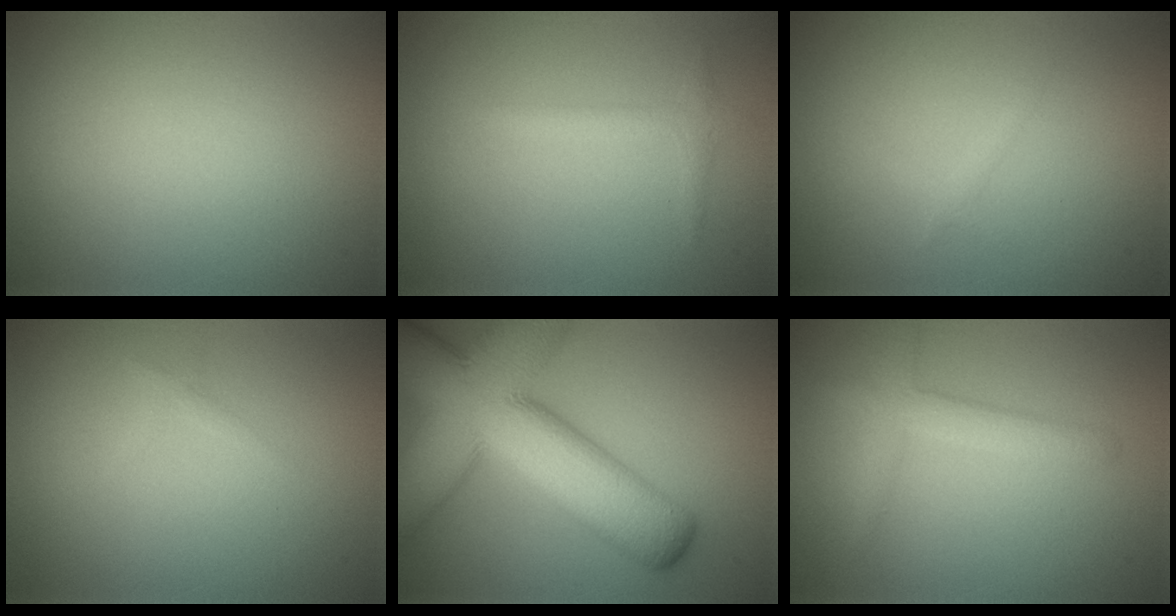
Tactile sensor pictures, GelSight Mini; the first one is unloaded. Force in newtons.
{"total": 1.3, "press": 1.3, "slide": 0.0}
{"total": 0.7, "press": 0.7, "slide": 0.1}
{"total": 0.6, "press": 0.6, "slide": 0.1}
{"total": 14.5, "press": 14.4, "slide": 0.8}
{"total": 2.5, "press": 2.5, "slide": 0.2}